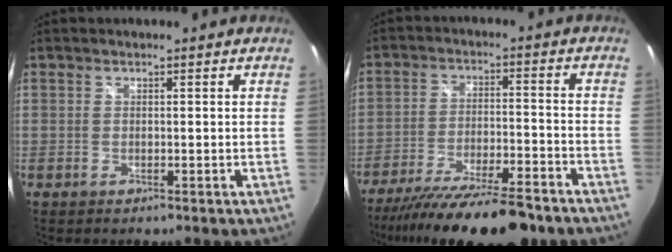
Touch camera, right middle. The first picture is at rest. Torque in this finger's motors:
{"motor_torque": [1.14, -1.00, 0.46, 0.20]}